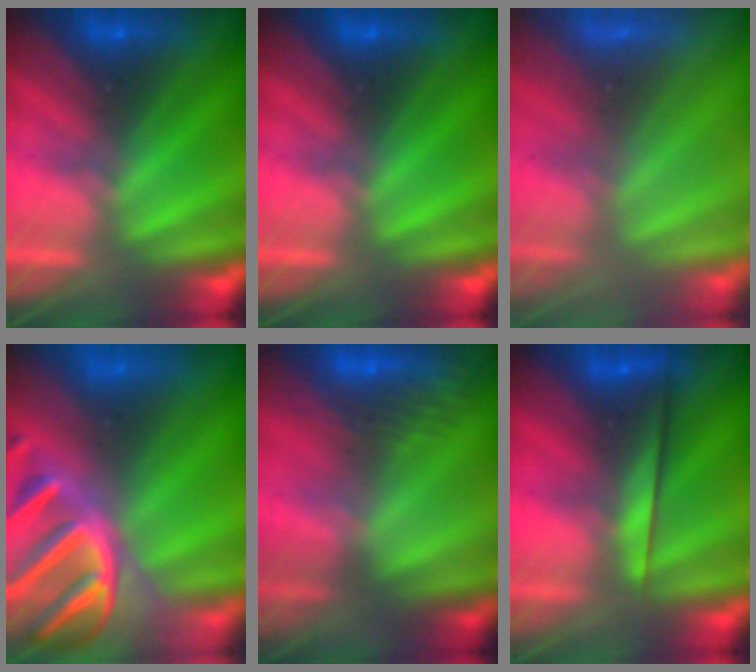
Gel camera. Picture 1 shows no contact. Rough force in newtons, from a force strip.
{"total": 0.0}
{"total": 8.5}
{"total": 10.8}
{"total": 2.8}
{"total": 2.2}